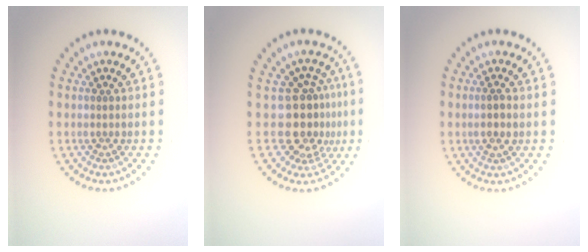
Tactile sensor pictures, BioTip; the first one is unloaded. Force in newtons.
{"total": 4.2, "press": 3.1, "slide": 2.9}
{"total": 1.1, "press": 1.0, "slide": 0.6}